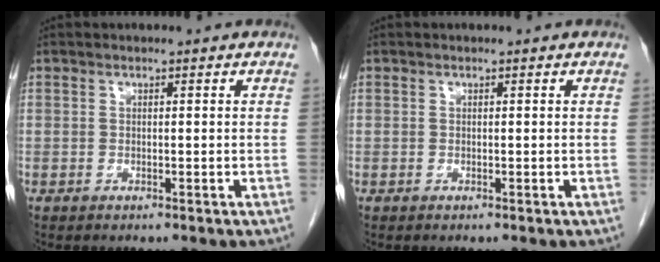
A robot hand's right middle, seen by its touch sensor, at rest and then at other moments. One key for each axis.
{"total": 0.0}